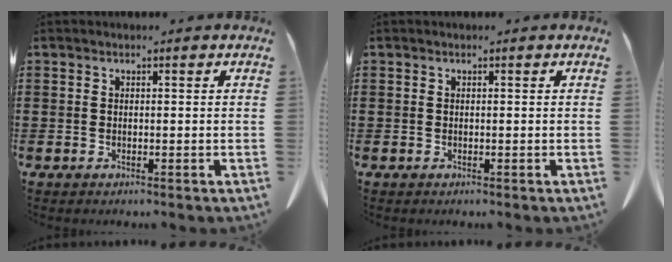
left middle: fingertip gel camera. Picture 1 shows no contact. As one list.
[{"total": 0.0}]